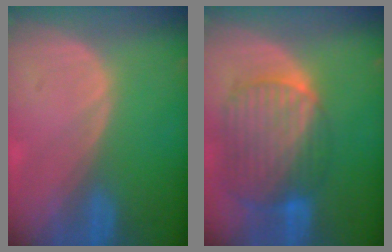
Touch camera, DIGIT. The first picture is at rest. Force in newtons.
{"total": 10.5, "press": 8.9, "slide": 5.5}